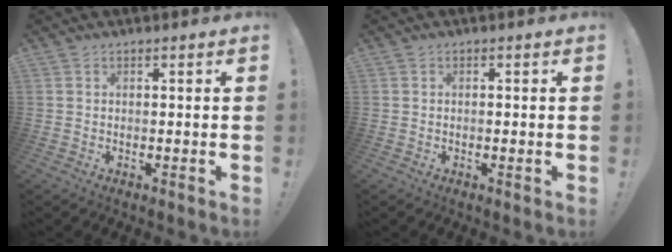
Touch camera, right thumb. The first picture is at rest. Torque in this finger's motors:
{"motor_torque": [0.06, -0.17, 0.06, 0.07, -0.11]}